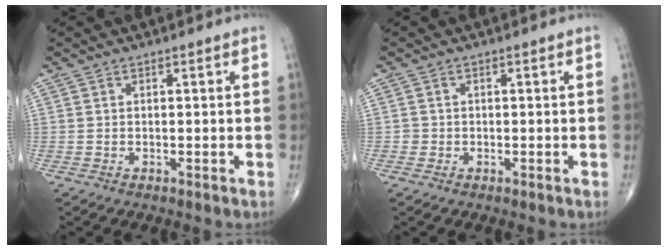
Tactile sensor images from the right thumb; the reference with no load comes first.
{"total": 0.9, "force": [-0.3, 0.9, 0.0], "torque": [0.004, 0.005, -0.006]}